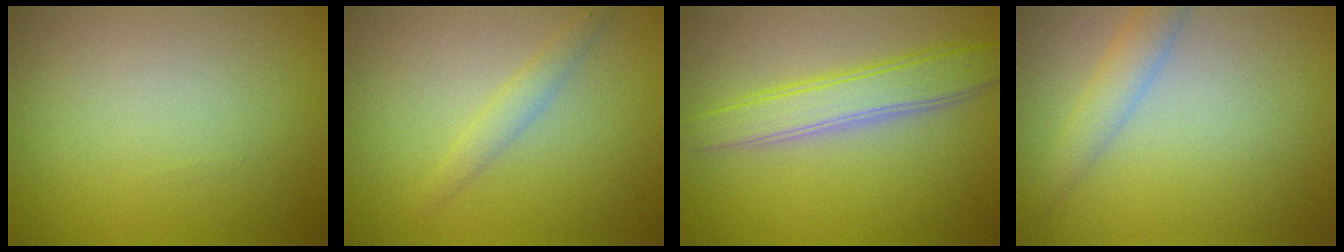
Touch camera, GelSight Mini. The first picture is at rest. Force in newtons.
{"total": 1.6, "press": 1.6, "slide": 0.0}
{"total": 4.2, "press": 4.2, "slide": 0.2}
{"total": 2.4, "press": 2.4, "slide": 0.1}